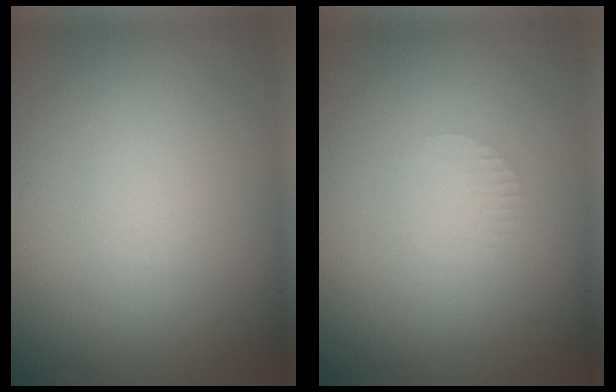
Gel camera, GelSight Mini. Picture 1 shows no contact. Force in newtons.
{"total": 0.7, "press": 0.6, "slide": 0.1}